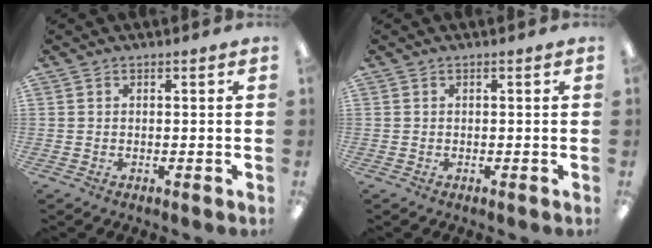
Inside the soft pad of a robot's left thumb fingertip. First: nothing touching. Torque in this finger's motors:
{"motor_torque": [-0.02, -0.03, 0.06, -0.02, 0.00]}